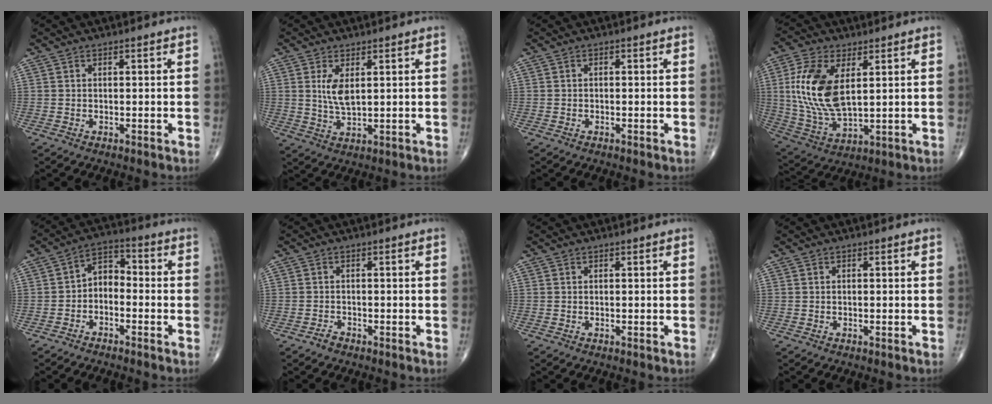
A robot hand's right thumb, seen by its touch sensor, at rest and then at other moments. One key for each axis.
{"total": 5.0, "fx": 1.3, "fy": 2.1, "fz": 4.3, "tx": -0.084, "ty": -0.013, "tz": 0.033}
{"total": 0.6, "fx": -0.1, "fy": 0.4, "fz": 0.4, "tx": -0.007, "ty": 0.001, "tz": -0.004}
{"total": 15.6, "fx": 3.3, "fy": 7.9, "fz": 13.0, "tx": -0.272, "ty": -0.013, "tz": 0.073}
{"total": 5.8, "fx": -1.7, "fy": 4.0, "fz": 3.9, "tx": -0.049, "ty": 0.037, "tz": -0.046}
{"total": 1.3, "fx": -1.0, "fy": 0.7, "fz": 0.3, "tx": -0.006, "ty": 0.003, "tz": -0.021}
{"total": 0.0}
{"total": 0.0}